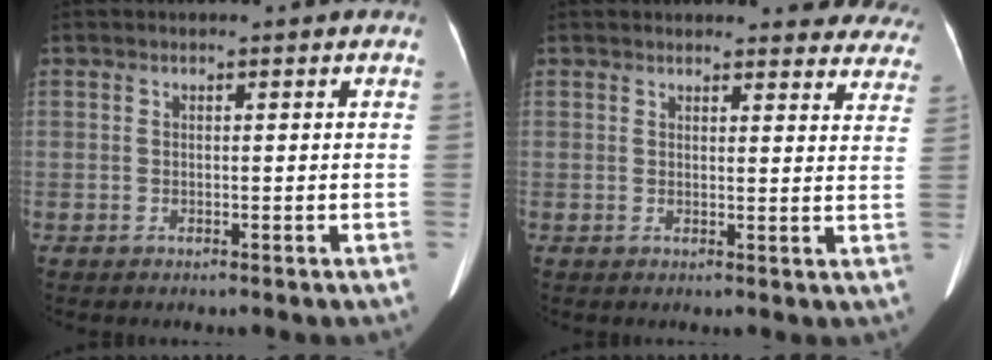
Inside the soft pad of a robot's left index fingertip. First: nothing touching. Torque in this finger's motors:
{"motor_torque": [0.03, -0.08, 0.01, 0.02]}